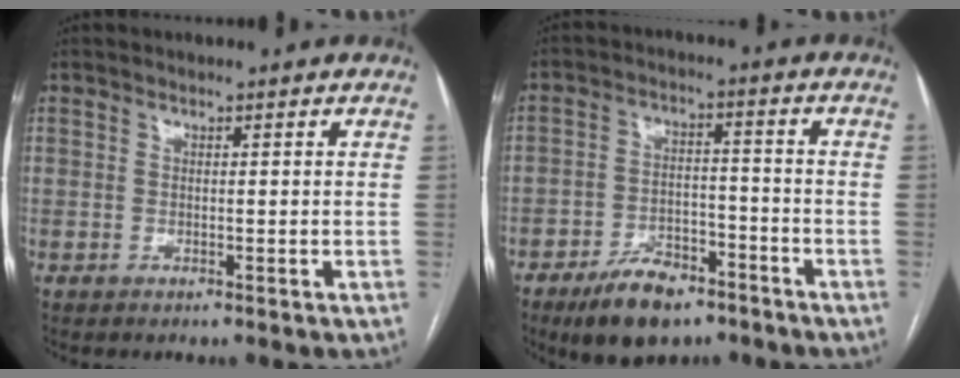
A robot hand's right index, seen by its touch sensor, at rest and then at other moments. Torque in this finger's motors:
{"motor_torque": [1.12, -1.03, 0.29, 0.04]}